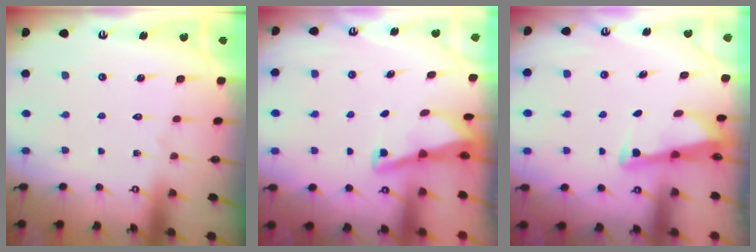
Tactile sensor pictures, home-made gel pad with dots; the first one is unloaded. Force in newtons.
{"total": 3.3, "press": 3.3, "slide": 0.6}
{"total": 2.9, "press": 2.9, "slide": 0.4}